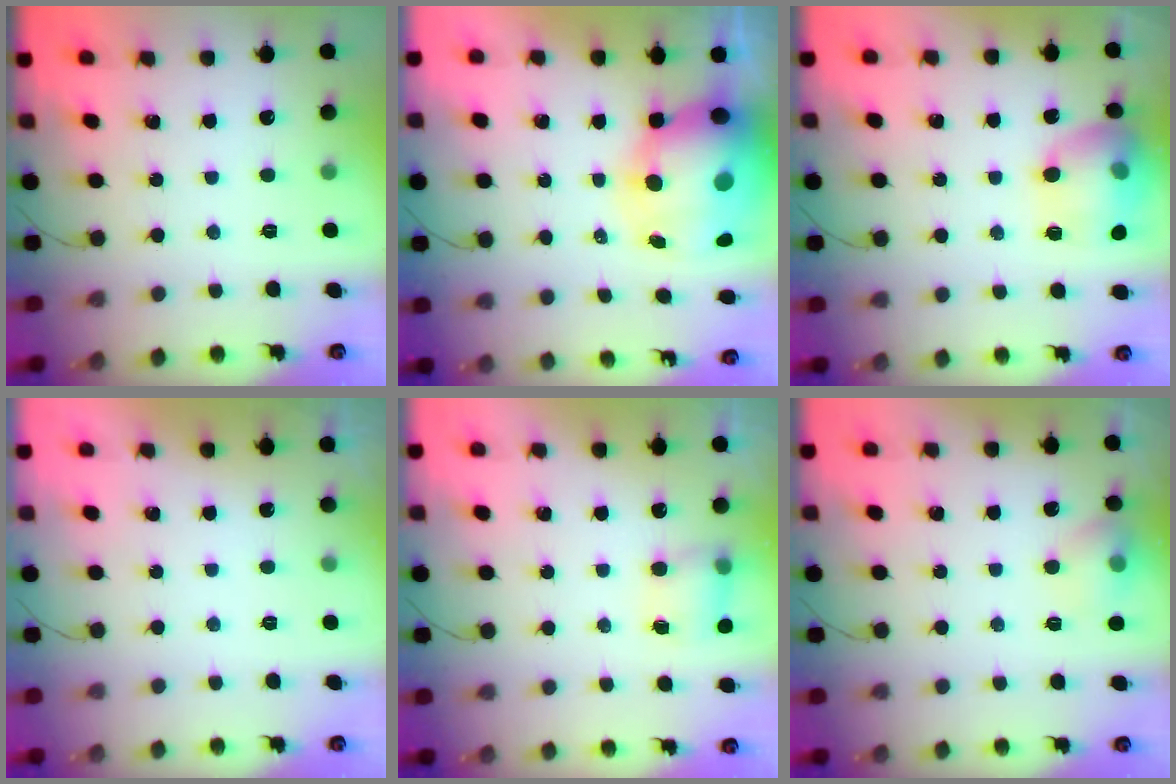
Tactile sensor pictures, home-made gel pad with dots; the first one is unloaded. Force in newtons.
{"total": 18.2, "press": 17.7, "slide": 4.5}
{"total": 16.7, "press": 16.6, "slide": 1.4}
{"total": 0.0}
{"total": 5.6, "press": 5.6, "slide": 0.6}
{"total": 8.9, "press": 8.8, "slide": 1.4}